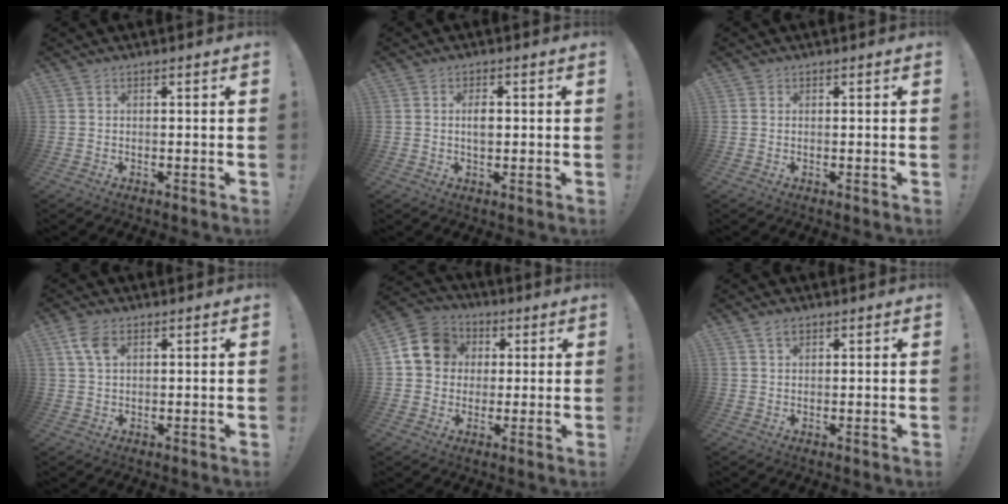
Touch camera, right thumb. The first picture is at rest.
{"total": 3.3, "force": [0.2, 1.9, 2.7], "torque": [-0.047, 0.000, -0.003]}
{"total": 0.5, "force": [0.3, 0.4, -0.1], "torque": [0.006, -0.001, 0.004]}
{"total": 5.6, "force": [2.2, 3.1, 4.1], "torque": [-0.075, 0.002, 0.044]}
{"total": 13.2, "force": [2.7, 11.5, 5.9], "torque": [-0.081, 0.006, 0.057]}
{"total": 2.3, "force": [1.5, 1.2, 1.2], "torque": [-0.017, -0.005, 0.027]}